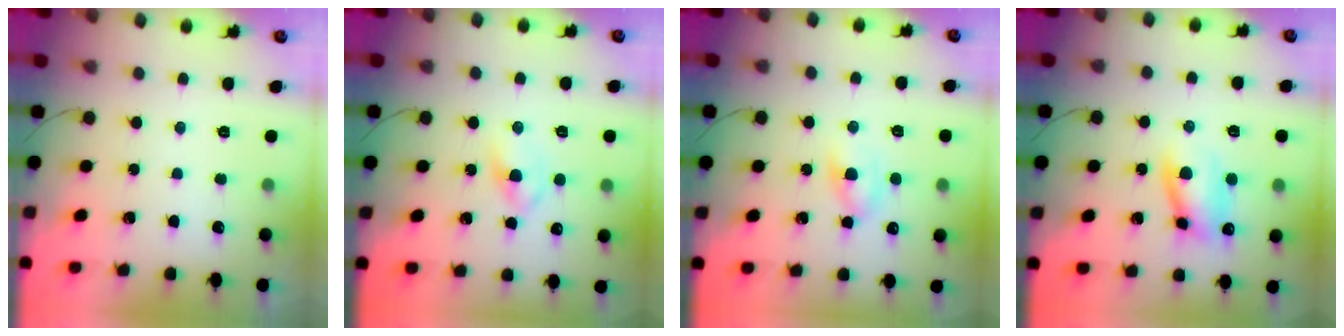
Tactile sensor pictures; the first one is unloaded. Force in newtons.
{"total": 3.7, "press": 3.5, "slide": 1.2}
{"total": 4.9, "press": 4.7, "slide": 1.1}
{"total": 10.0, "press": 9.9, "slide": 1.6}